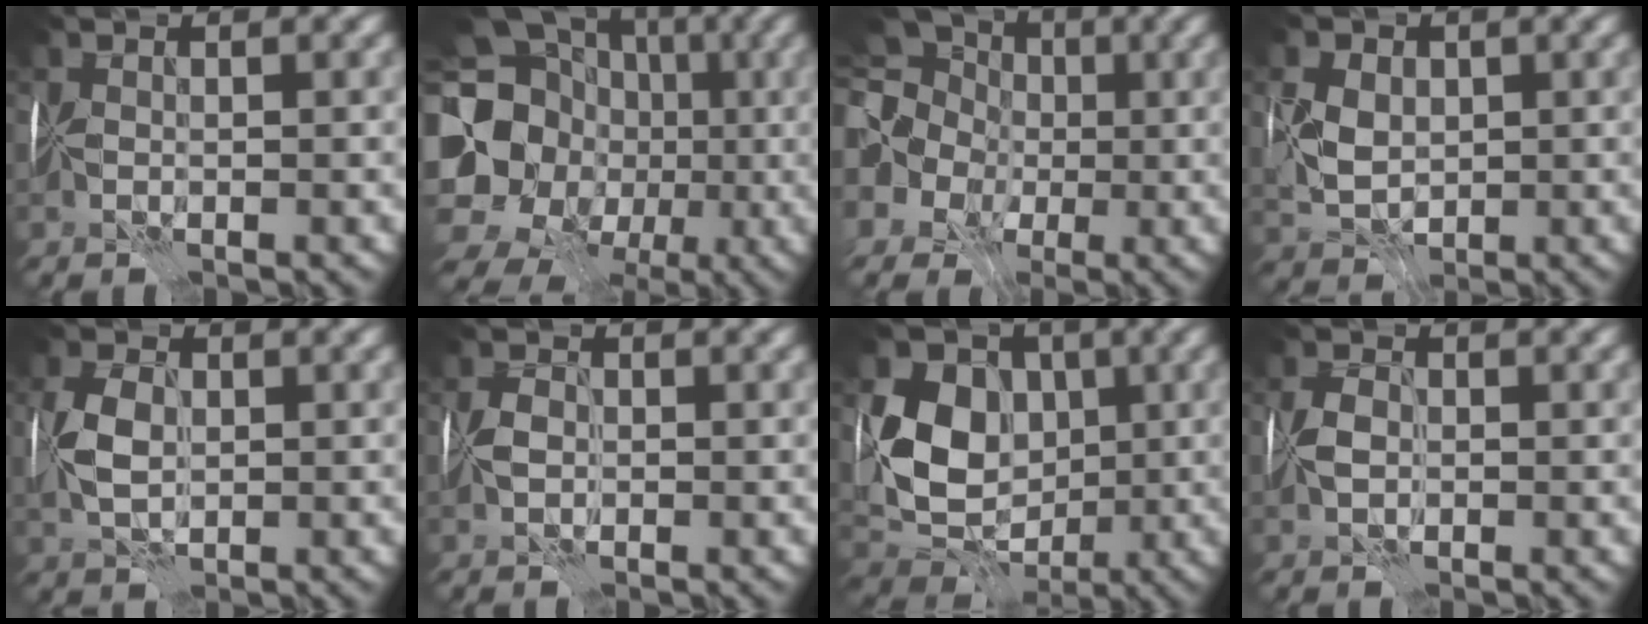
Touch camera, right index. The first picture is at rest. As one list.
[{"total": 17.3, "force": [-2.2, 15.3, 7.9], "torque": [-0.135, -0.024, -0.055]}, {"total": 11.5, "force": [1.2, 10.3, 4.9], "torque": [-0.128, 0.011, -0.022]}, {"total": 3.1, "force": [-0.3, 2.4, 1.9], "torque": [-0.044, -0.008, -0.005]}, {"total": 2.5, "force": [-0.4, 1.5, 2.0], "torque": [-0.051, -0.004, -0.009]}, {"total": 0.7, "force": [-0.7, 0.1, 0.0], "torque": [-0.003, -0.007, -0.012]}, {"total": 7.2, "force": [0.1, 5.8, 4.2], "torque": [-0.080, -0.021, 0.000]}, {"total": 0.8, "force": [-0.7, 0.3, 0.3], "torque": [-0.009, -0.006, -0.012]}]